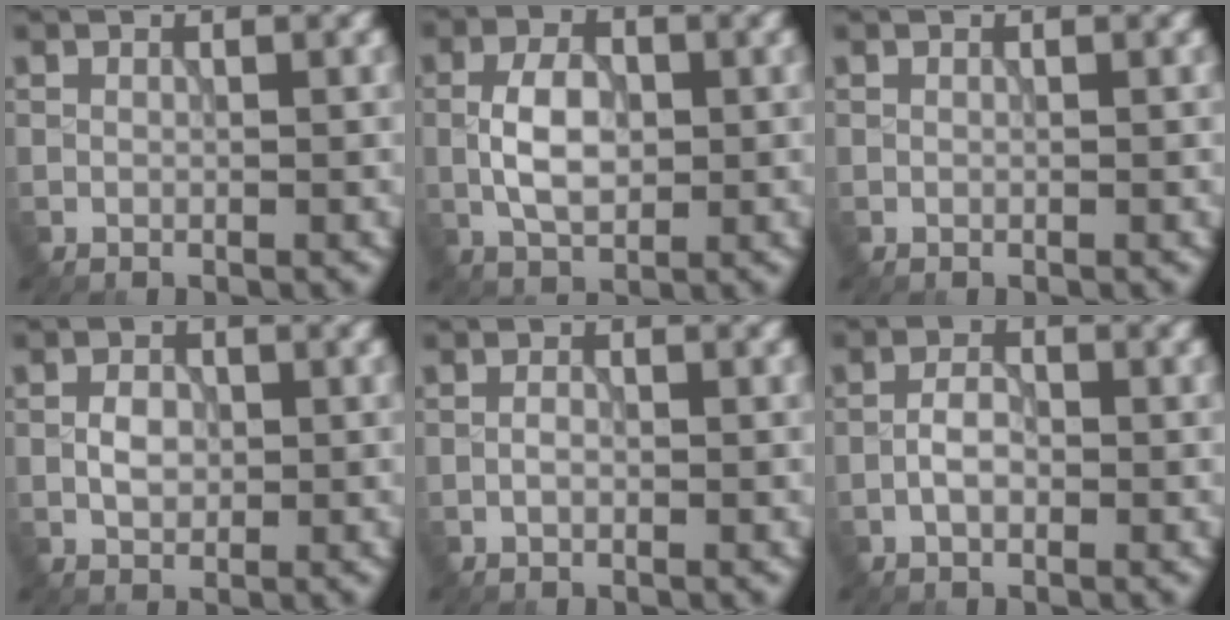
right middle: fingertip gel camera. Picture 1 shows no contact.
{"total": 4.4, "force": [-0.3, 2.5, 3.6], "torque": [-0.072, 0.005, -0.008]}
{"total": 0.0}
{"total": 2.1, "force": [-0.2, 1.5, 1.5], "torque": [-0.028, 0.004, -0.007]}
{"total": 0.9, "force": [-0.3, 0.4, 0.7], "torque": [-0.015, 0.002, -0.009]}
{"total": 2.1, "force": [-0.8, 1.0, 1.7], "torque": [-0.030, 0.005, -0.020]}